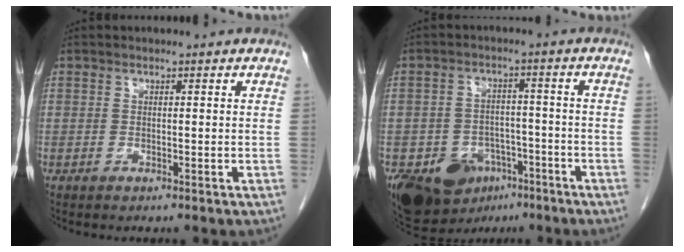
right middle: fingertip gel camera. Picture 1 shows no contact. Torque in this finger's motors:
{"motor_torque": [0.34, -0.19, 0.05, 0.03]}